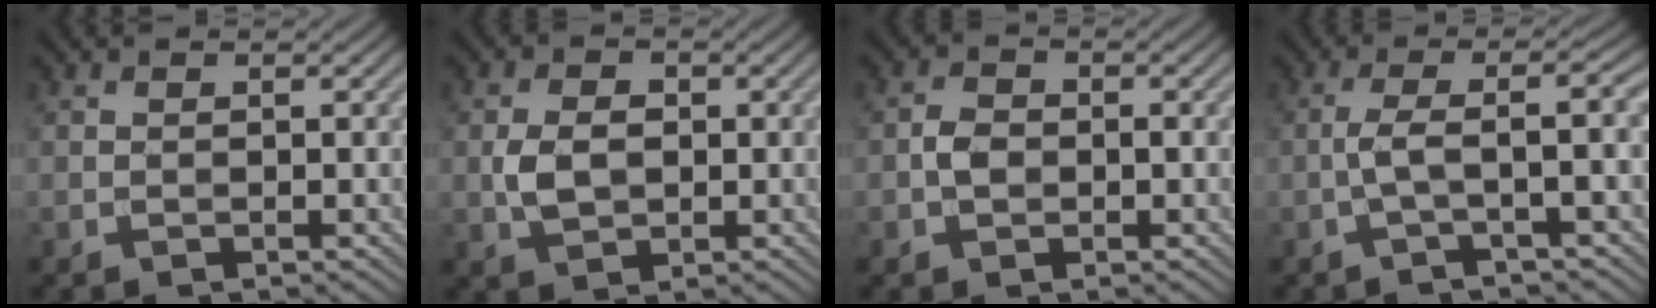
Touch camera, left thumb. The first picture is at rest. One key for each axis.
{"total": 4.2, "fx": -0.2, "fy": 2.9, "fz": 3.0, "tx": -0.064, "ty": -0.001, "tz": -0.005}
{"total": 2.4, "fx": -0.5, "fy": 1.8, "fz": 1.6, "tx": -0.033, "ty": 0.001, "tz": -0.015}
{"total": 4.8, "fx": -1.2, "fy": 0.8, "fz": 4.6, "tx": -0.077, "ty": 0.013, "tz": -0.040}